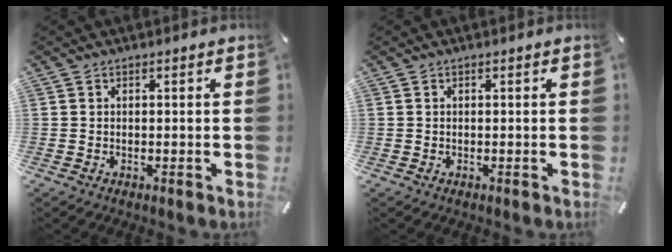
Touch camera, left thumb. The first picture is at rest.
{"total": 0.0}